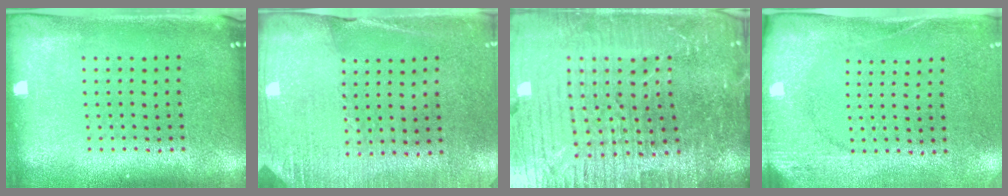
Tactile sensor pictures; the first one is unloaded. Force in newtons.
{"total": 2.7, "press": 2.6, "slide": 0.9}
{"total": 6.3, "press": 5.7, "slide": 2.9}
{"total": 2.7, "press": 2.1, "slide": 1.7}